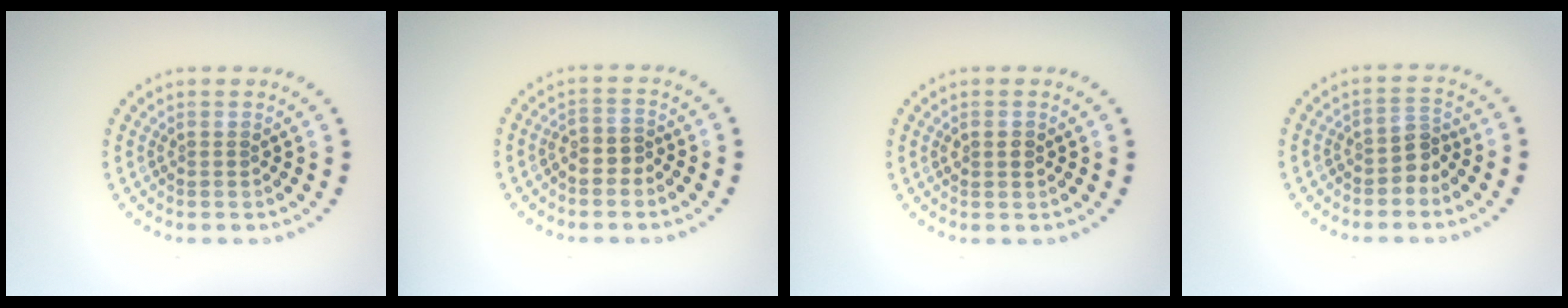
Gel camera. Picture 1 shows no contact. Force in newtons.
{"total": 1.4, "press": 1.2, "slide": 0.7}
{"total": 1.5, "press": 1.5, "slide": 0.1}
{"total": 2.1, "press": 1.6, "slide": 1.3}